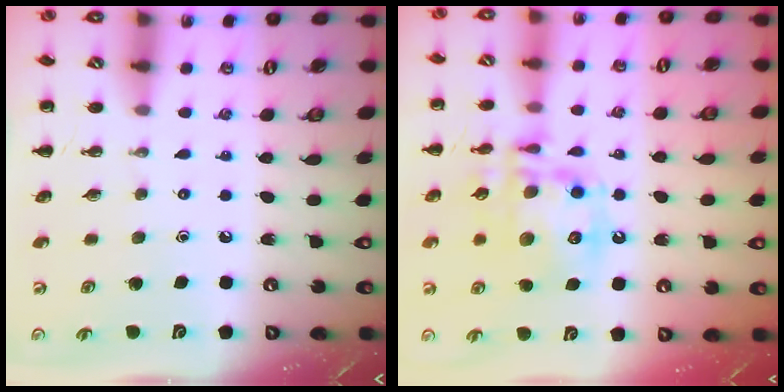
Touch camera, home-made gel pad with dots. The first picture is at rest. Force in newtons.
{"total": 15.4, "press": 15.1, "slide": 3.1}